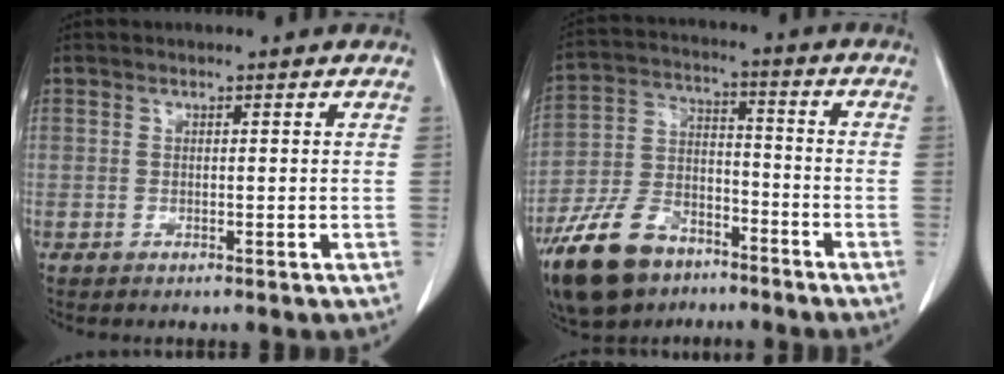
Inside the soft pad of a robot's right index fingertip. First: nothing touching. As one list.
[{"total": 14.7, "force": [-10.1, 7.7, 7.3], "torque": [-0.159, 0.005, -0.181]}]